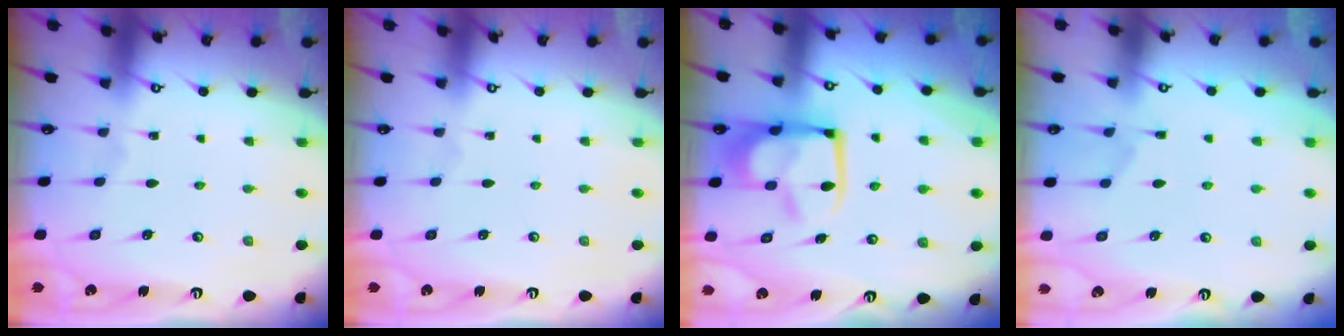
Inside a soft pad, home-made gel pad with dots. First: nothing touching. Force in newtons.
{"total": 0.0}
{"total": 12.5, "press": 12.4, "slide": 1.5}
{"total": 2.4, "press": 2.1, "slide": 1.1}